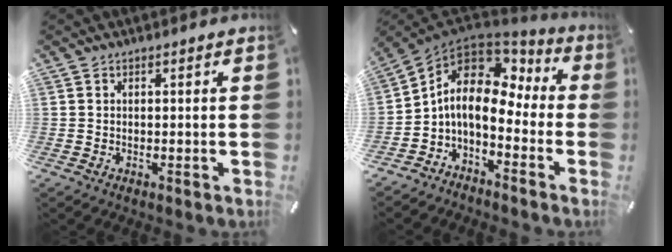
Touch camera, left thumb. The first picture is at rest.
{"total": 10.6, "force": [-0.5, 7.2, 7.8], "torque": [-0.151, -0.004, -0.015]}